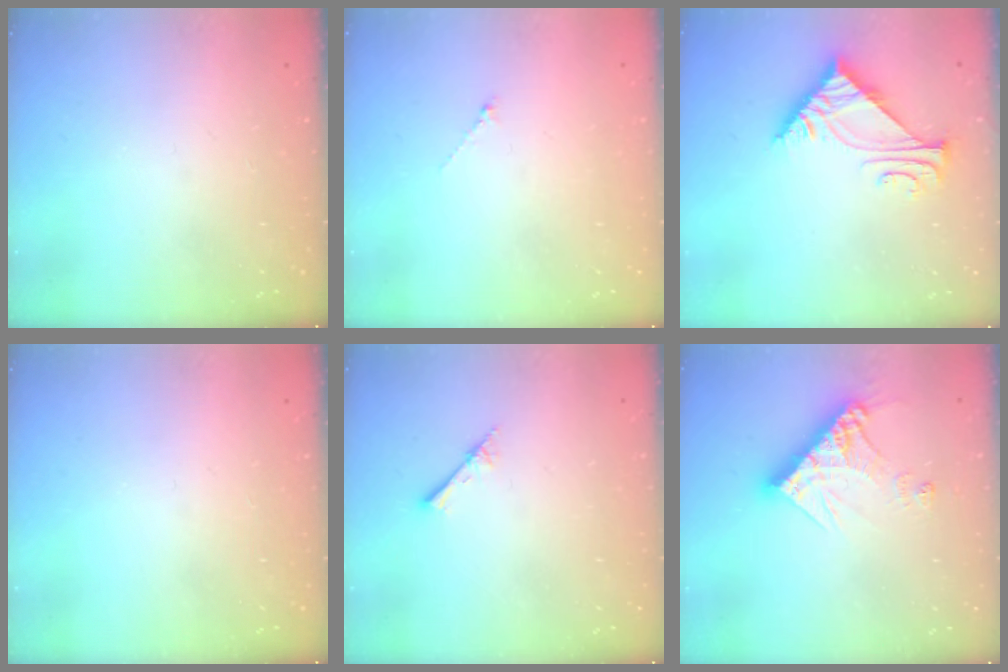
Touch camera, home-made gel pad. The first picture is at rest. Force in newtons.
{"total": 0.6, "press": 0.5, "slide": 0.3}
{"total": 7.4, "press": 7.4, "slide": 0.3}
{"total": 0.0}
{"total": 2.4, "press": 2.4, "slide": 0.3}
{"total": 13.2, "press": 13.1, "slide": 1.5}